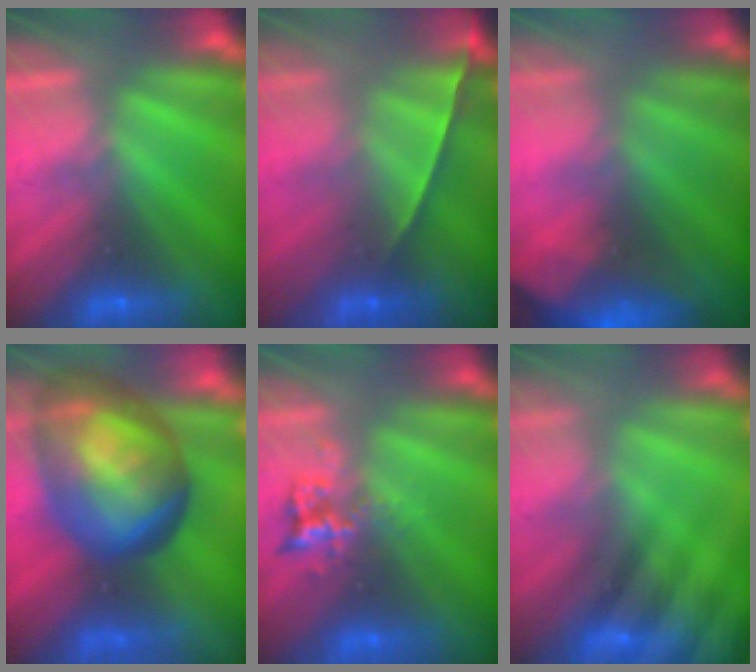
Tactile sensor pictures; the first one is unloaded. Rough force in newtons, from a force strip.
{"total": 1.4}
{"total": 8.4}
{"total": 7.3}
{"total": 2.4}
{"total": 8.6}